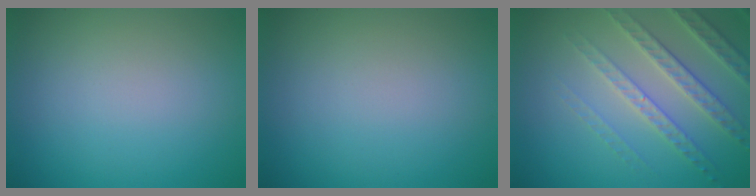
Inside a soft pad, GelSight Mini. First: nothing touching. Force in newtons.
{"total": 0.0}
{"total": 4.1, "press": 4.0, "slide": 1.0}